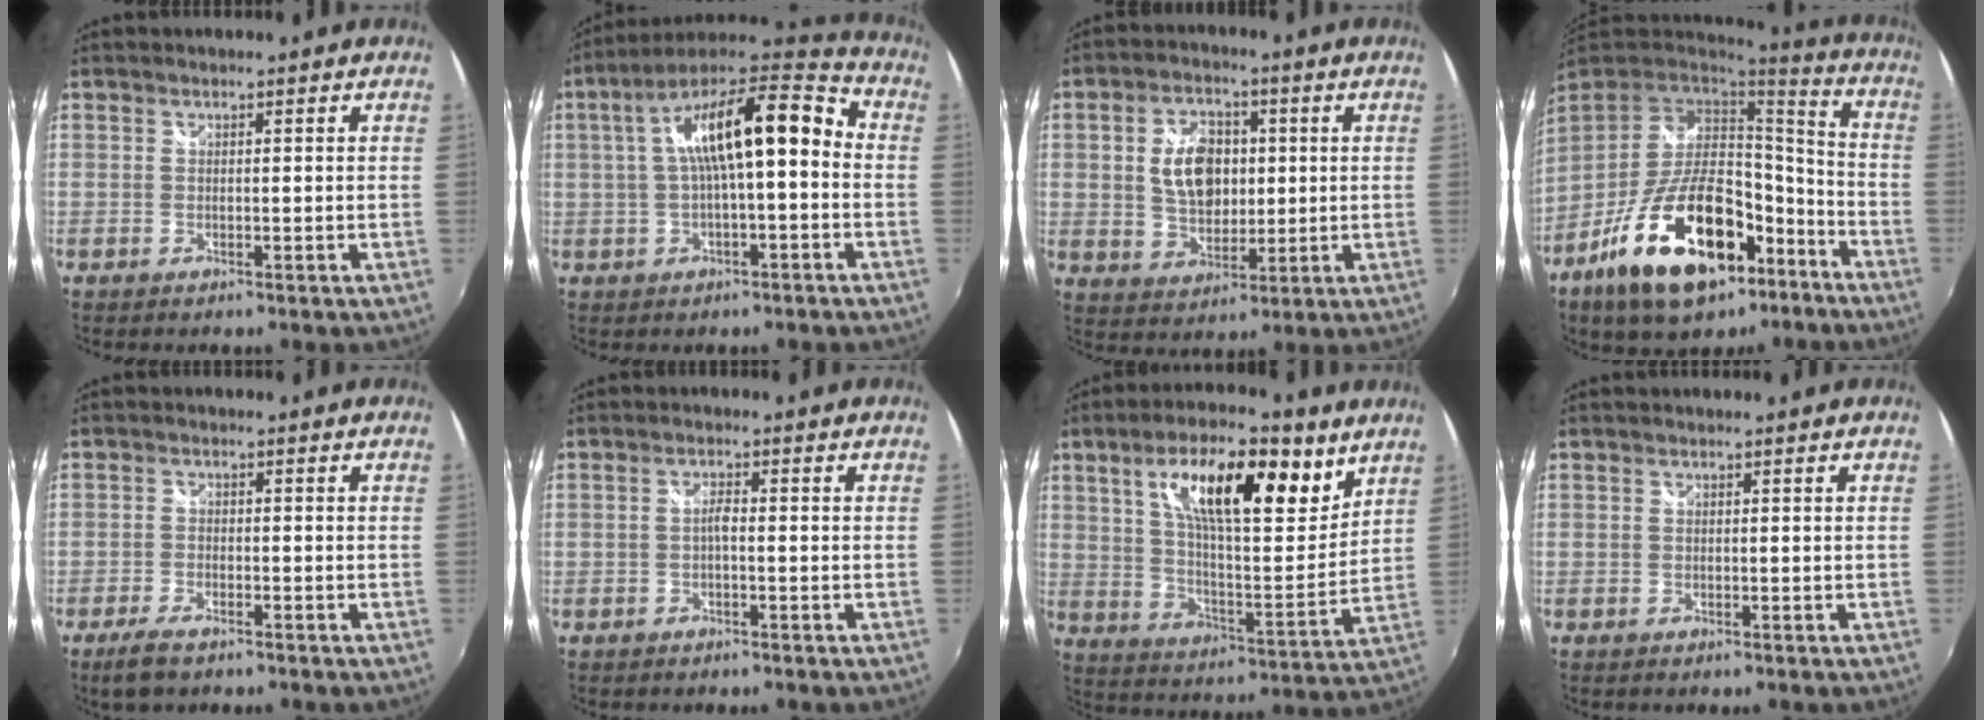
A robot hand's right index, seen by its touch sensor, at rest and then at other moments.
{"total": 17.4, "force": [0.4, 5.3, 16.5], "torque": [-0.278, 0.036, 0.006]}
{"total": 10.3, "force": [1.3, 6.9, 7.6], "torque": [-0.138, 0.013, 0.030]}
{"total": 24.5, "force": [-12.7, 12.2, 17.0], "torque": [-0.316, -0.001, -0.194]}
{"total": 4.6, "force": [-3.4, 1.6, 2.7], "torque": [-0.072, -0.010, -0.064]}
{"total": 1.5, "force": [-0.5, 0.4, 1.3], "torque": [-0.026, 0.004, -0.012]}
{"total": 20.0, "force": [10.2, 6.6, 15.8], "torque": [-0.252, 0.012, 0.166]}
{"total": 0.0}